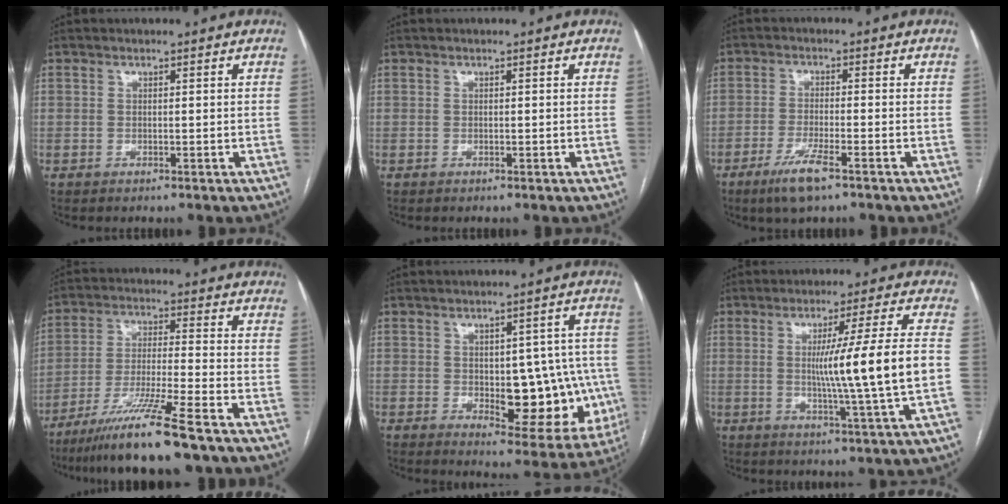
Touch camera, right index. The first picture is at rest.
{"total": 0.0}
{"total": 6.0, "force": [-3.8, 0.6, 4.6], "torque": [-0.097, -0.012, -0.069]}
{"total": 12.3, "force": [-9.0, -1.0, 8.3], "torque": [-0.154, -0.034, -0.161]}
{"total": 14.6, "force": [-2.2, 6.4, 13.0], "torque": [-0.138, 0.019, -0.007]}
{"total": 12.8, "force": [-0.4, -2.0, 12.6], "torque": [-0.201, -0.012, -0.003]}